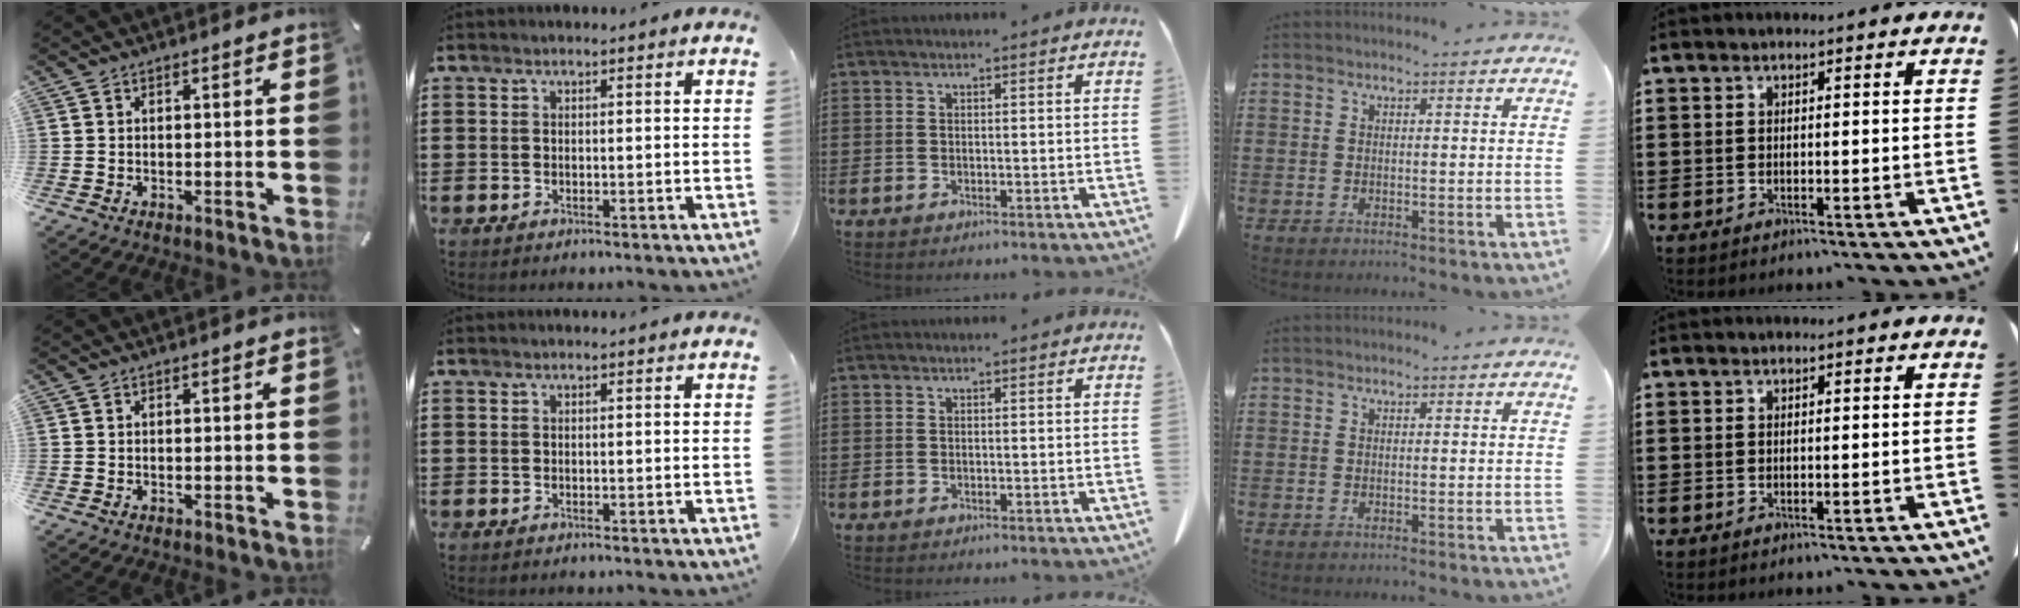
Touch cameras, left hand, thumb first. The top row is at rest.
{}